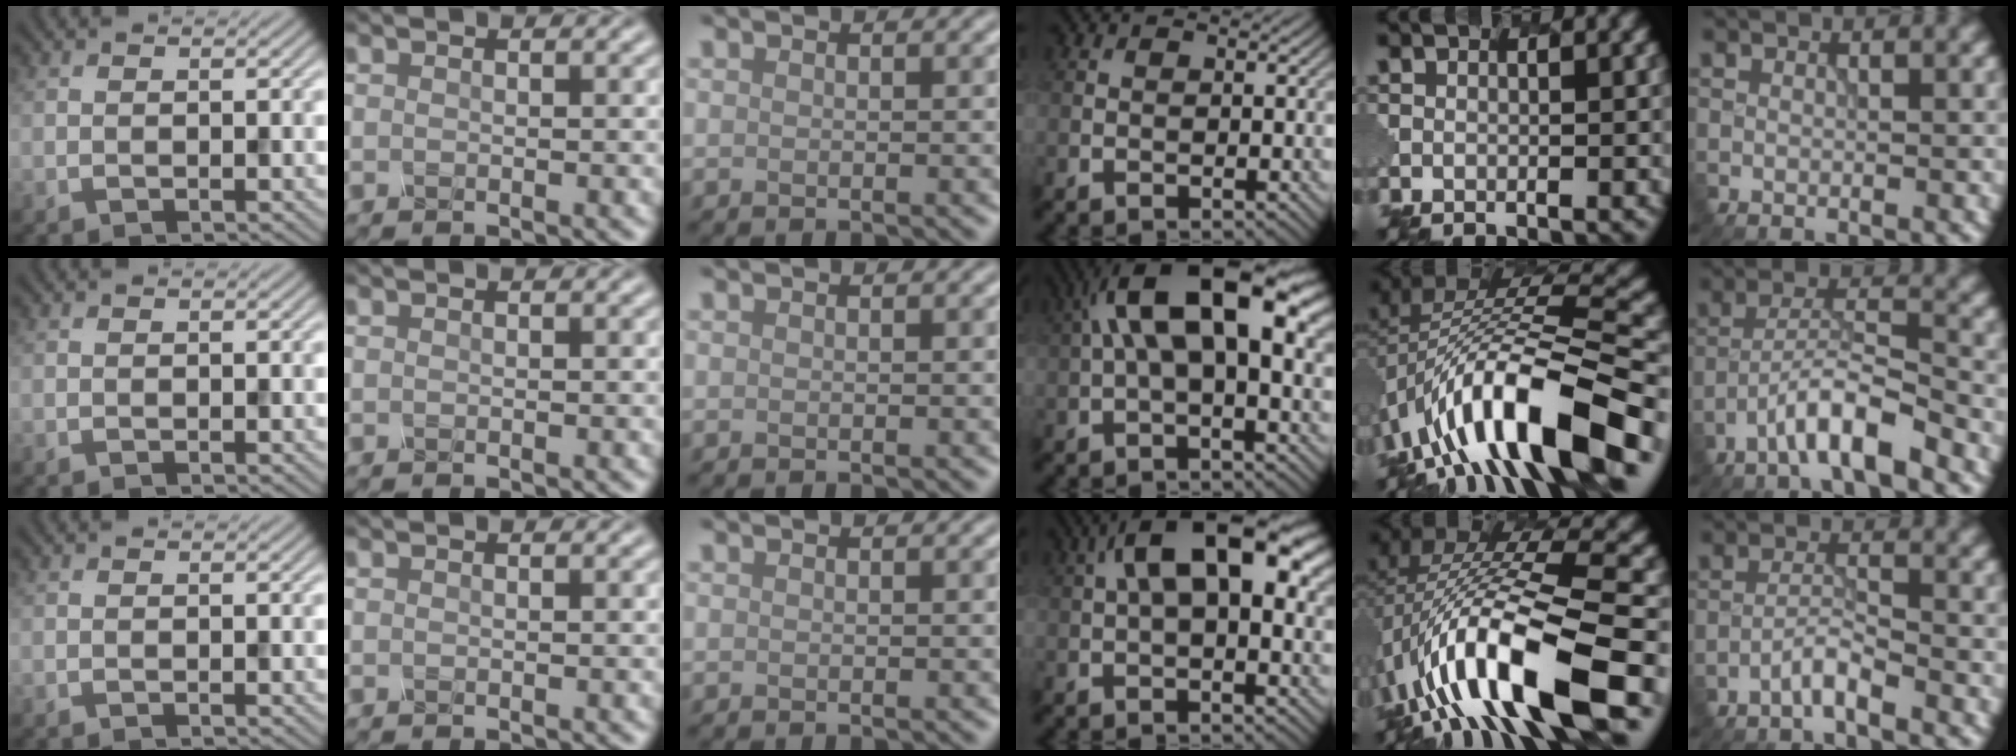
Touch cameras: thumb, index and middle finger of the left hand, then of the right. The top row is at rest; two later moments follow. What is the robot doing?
{"motion": "shake", "object": "salt shaker"}